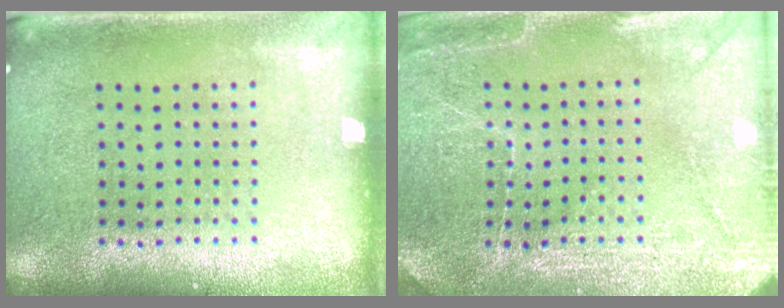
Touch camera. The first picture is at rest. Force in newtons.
{"total": 2.9, "press": 2.9, "slide": 0.2}